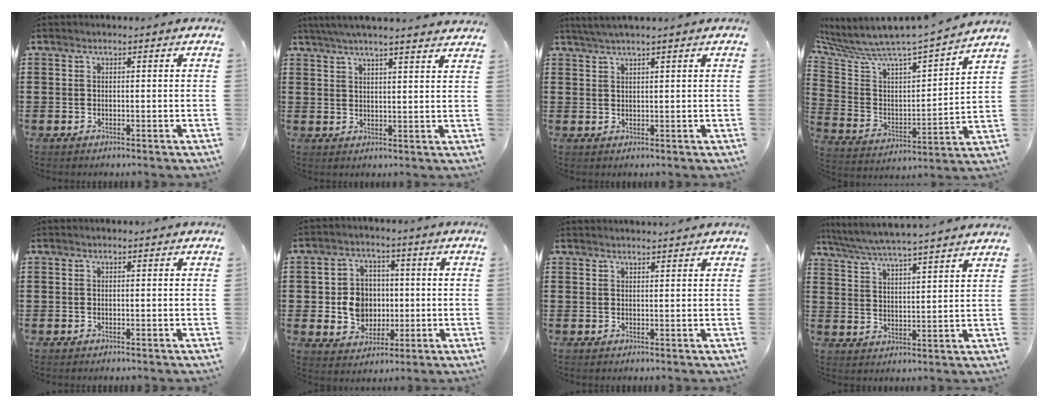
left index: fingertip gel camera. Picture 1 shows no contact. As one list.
[{"total": 4.5, "force": [4.1, -0.5, 1.9], "torque": [-0.049, -0.010, 0.072]}, {"total": 2.1, "force": [1.7, -0.3, 1.1], "torque": [-0.022, 0.002, 0.032]}, {"total": 5.3, "force": [5.1, 0.3, 1.6], "torque": [-0.063, -0.062, 0.074]}, {"total": 0.0}, {"total": 6.9, "force": [0.1, 6.3, 2.9], "torque": [-0.069, 0.017, 0.005]}, {"total": 1.5, "force": [1.5, -0.1, 0.1], "torque": [-0.005, -0.001, 0.029]}, {"total": 5.1, "force": [4.8, -0.5, 1.5], "torque": [-0.051, -0.032, 0.080]}]